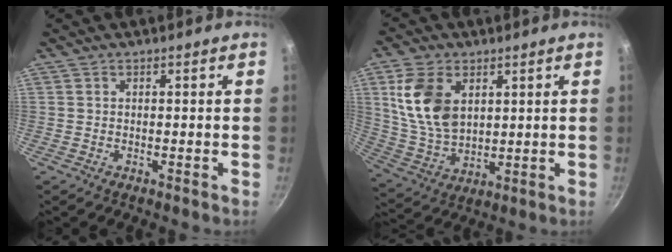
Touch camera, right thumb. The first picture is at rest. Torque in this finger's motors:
{"motor_torque": [-1.22, 1.62, 1.05, 0.24, 0.23]}